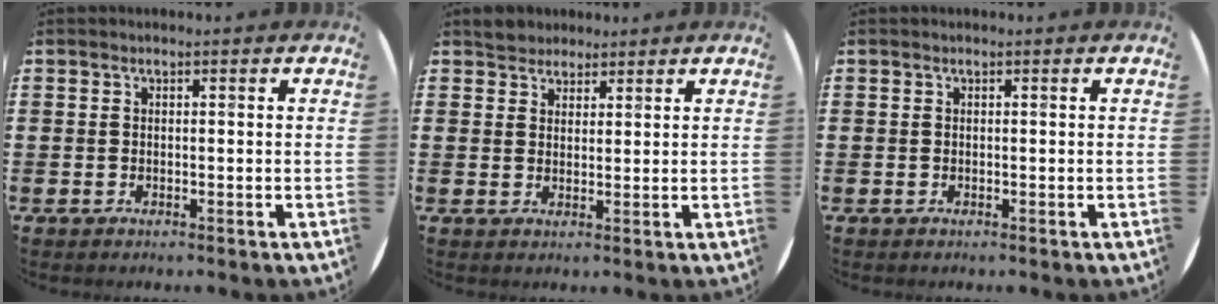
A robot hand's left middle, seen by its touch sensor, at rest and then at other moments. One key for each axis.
{"total": 2.9, "fx": 2.7, "fy": 1.1, "fz": -0.2, "tx": 0.004, "ty": 0.002, "tz": 0.052}
{"total": 0.0}